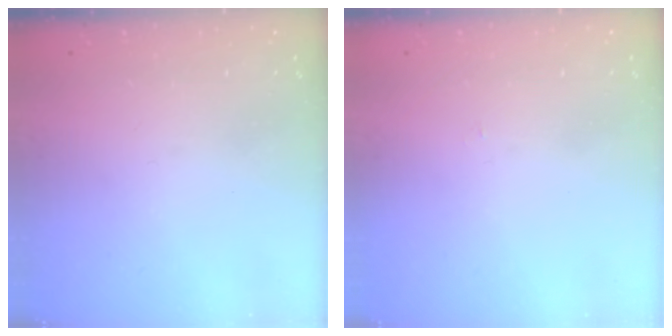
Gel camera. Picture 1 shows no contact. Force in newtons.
{"total": 2.2, "press": 2.2, "slide": 0.3}